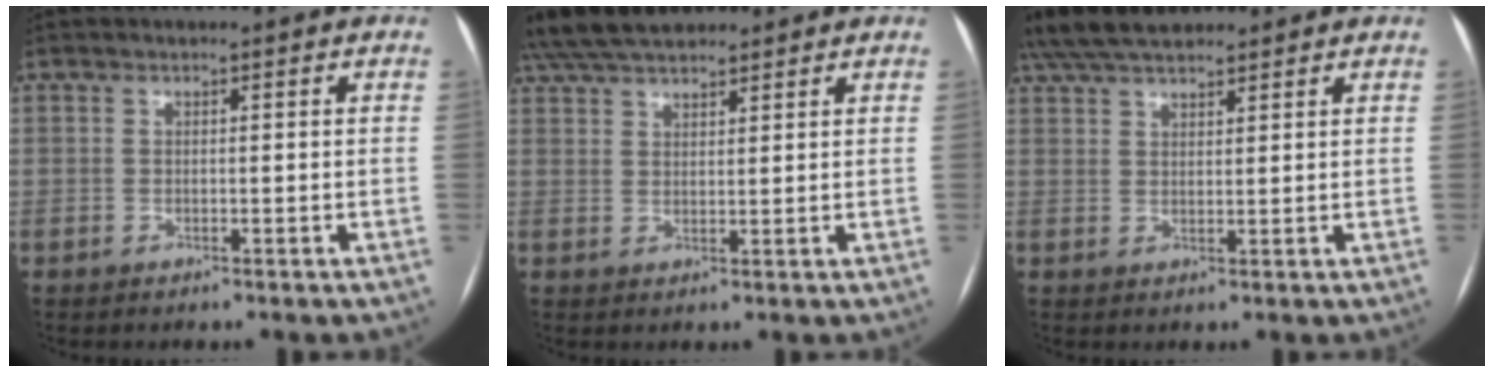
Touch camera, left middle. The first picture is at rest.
{"total": 11.0, "force": [9.4, 3.1, 4.7], "torque": [-0.085, 0.046, 0.166]}
{"total": 9.7, "force": [8.2, 2.6, 4.4], "torque": [-0.077, 0.040, 0.147]}